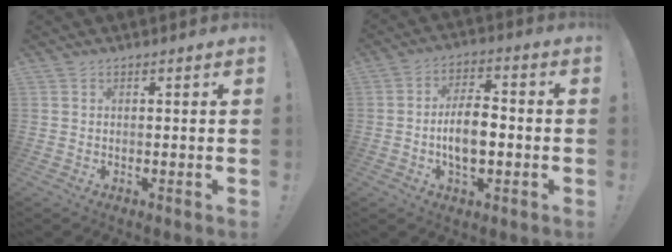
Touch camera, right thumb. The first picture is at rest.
{"total": 9.9, "force": [-2.1, 5.1, 8.2], "torque": [-0.142, 0.010, -0.039]}